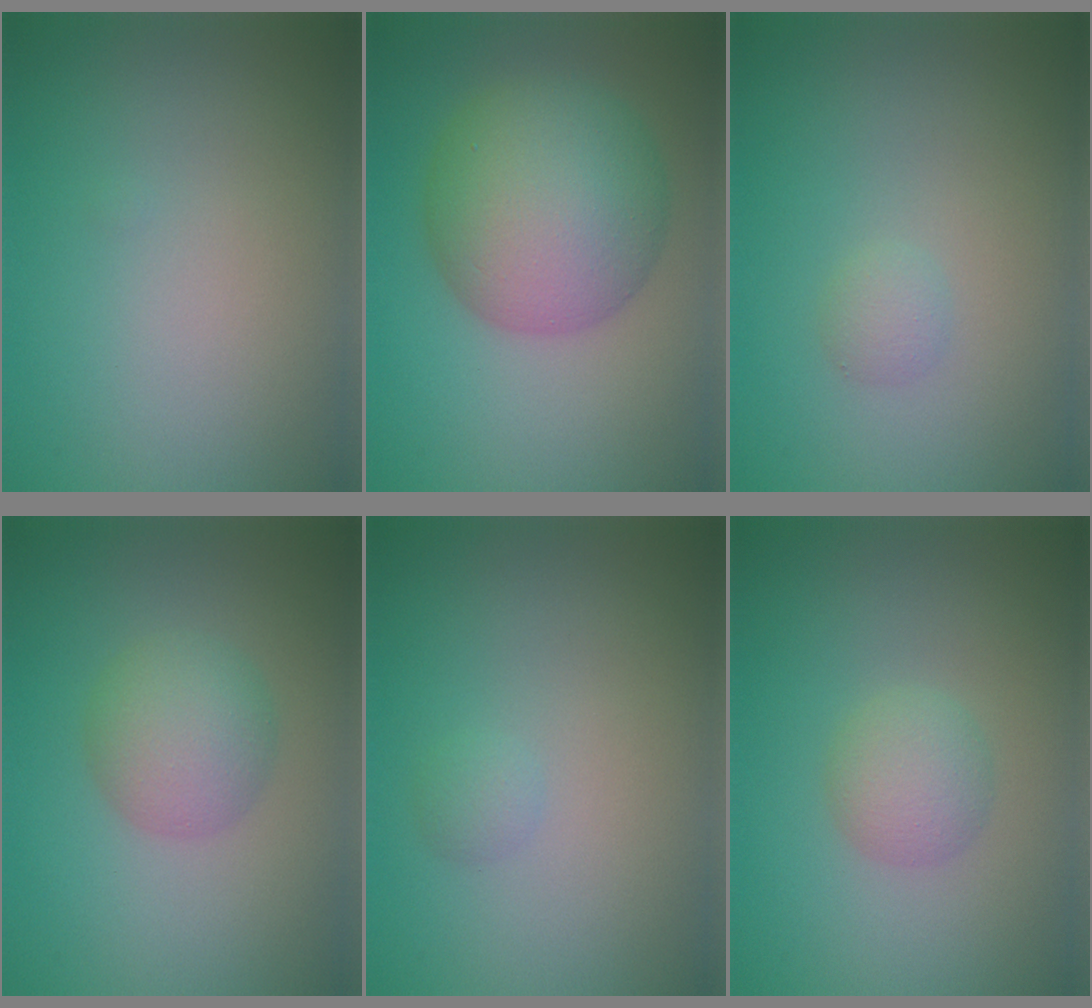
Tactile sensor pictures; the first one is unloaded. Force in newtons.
{"total": 10.0, "press": 10.0, "slide": 0.2}
{"total": 1.0, "press": 1.0, "slide": 0.1}
{"total": 4.0, "press": 4.0, "slide": 0.1}
{"total": 0.9, "press": 0.8, "slide": 0.0}
{"total": 2.4, "press": 2.4, "slide": 0.1}